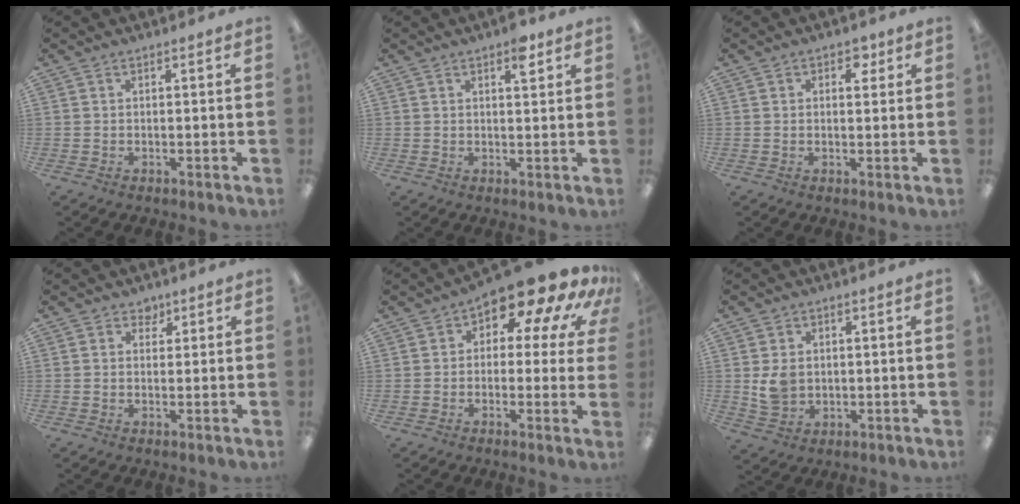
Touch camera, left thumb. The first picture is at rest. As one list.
[{"total": 4.1, "force": [2.6, 1.5, 2.8], "torque": [-0.030, -0.009, 0.038]}, {"total": 3.0, "force": [1.4, 2.0, 1.8], "torque": [-0.013, -0.003, 0.019]}, {"total": 2.2, "force": [1.3, 1.6, 0.7], "torque": [0.001, -0.003, 0.019]}, {"total": 12.9, "force": [8.7, 4.9, 8.2], "torque": [-0.122, -0.066, 0.144]}, {"total": 5.5, "force": [0.6, 4.6, 3.0], "torque": [-0.042, 0.005, 0.014]}]